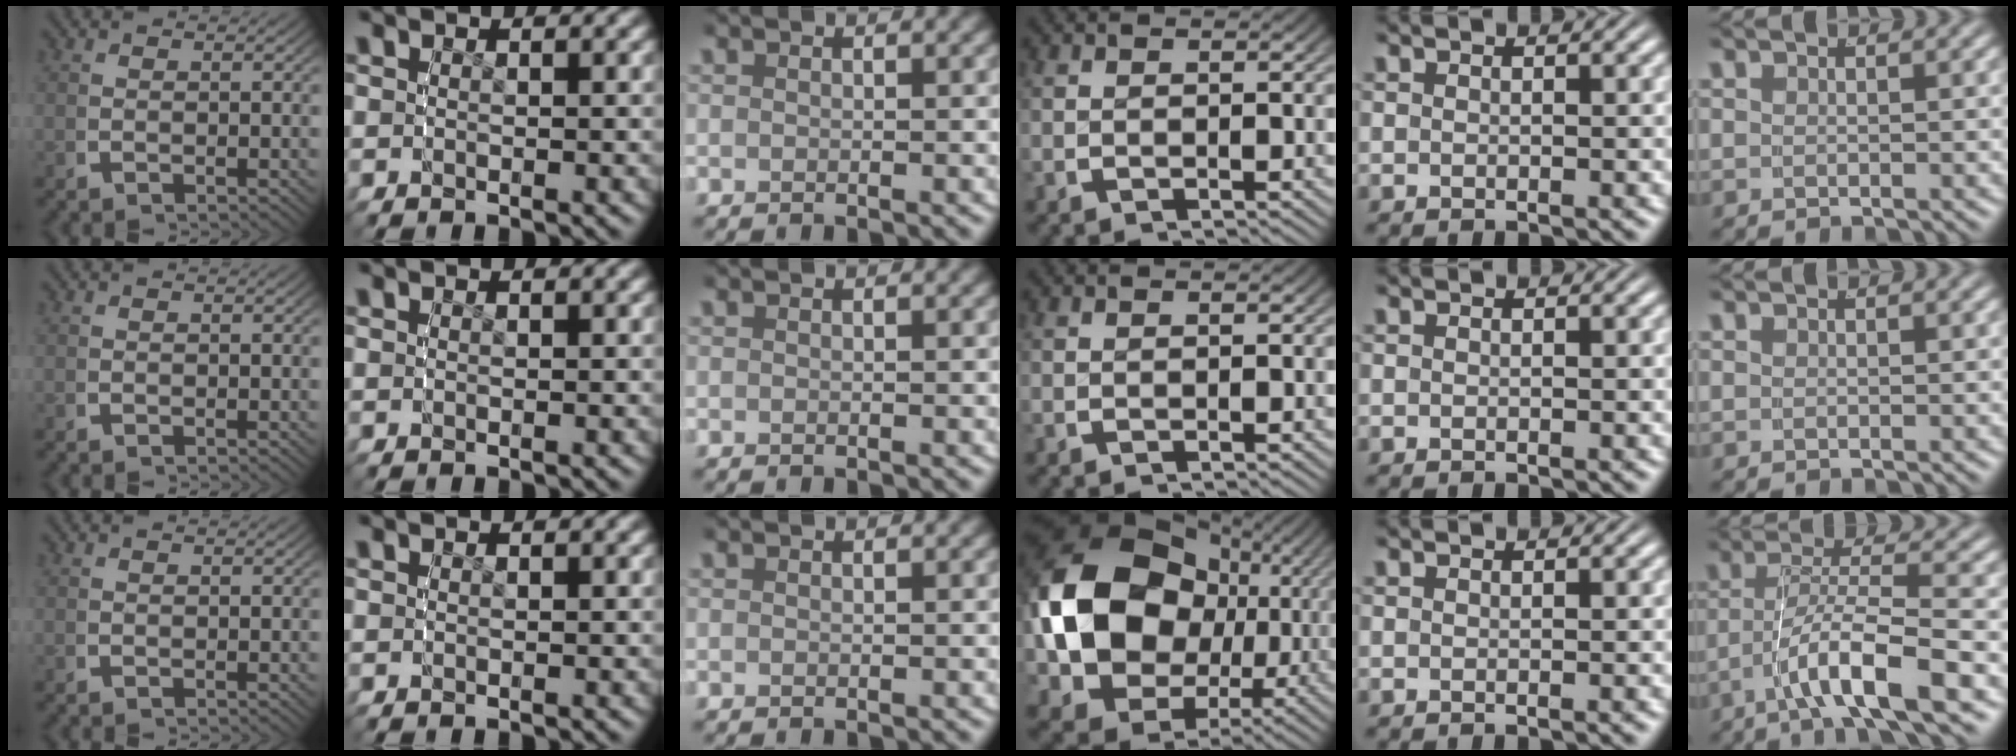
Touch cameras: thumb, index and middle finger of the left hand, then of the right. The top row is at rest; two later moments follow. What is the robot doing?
{"motion": "grasp_and_lifting", "object": "bowl"}